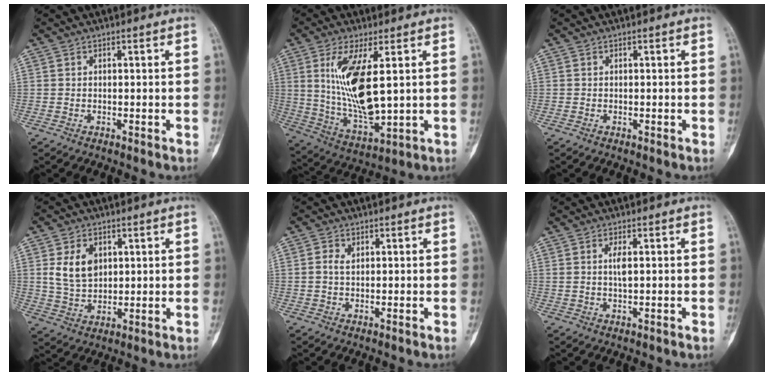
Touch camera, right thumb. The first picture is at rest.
{"total": 14.6, "force": [3.0, 4.7, 13.4], "torque": [-0.271, -0.030, 0.074]}
{"total": 0.0}
{"total": 7.9, "force": [2.3, 5.4, 5.2], "torque": [-0.077, -0.012, 0.050]}
{"total": 1.8, "force": [0.4, 1.2, 1.3], "torque": [-0.030, 0.004, 0.011]}
{"total": 2.0, "force": [0.3, 0.3, 2.0], "torque": [-0.044, 0.001, 0.011]}